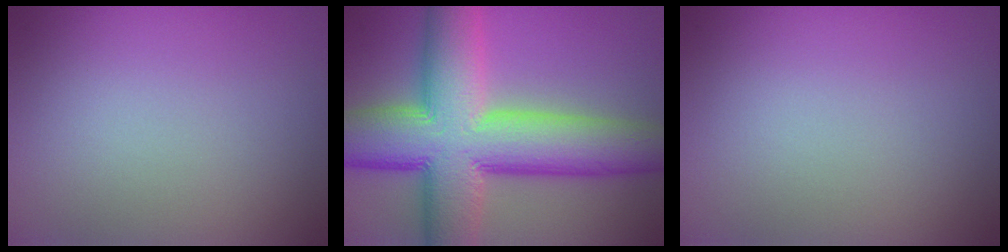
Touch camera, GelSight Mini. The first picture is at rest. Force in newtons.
{"total": 13.7, "press": 13.7, "slide": 0.5}
{"total": 0.0}